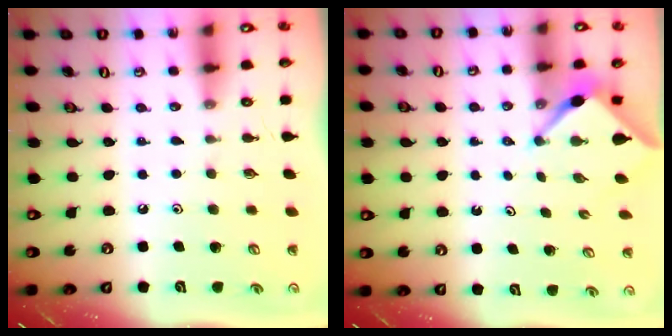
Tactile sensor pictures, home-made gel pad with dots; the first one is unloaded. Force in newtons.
{"total": 3.8, "press": 3.8, "slide": 0.3}